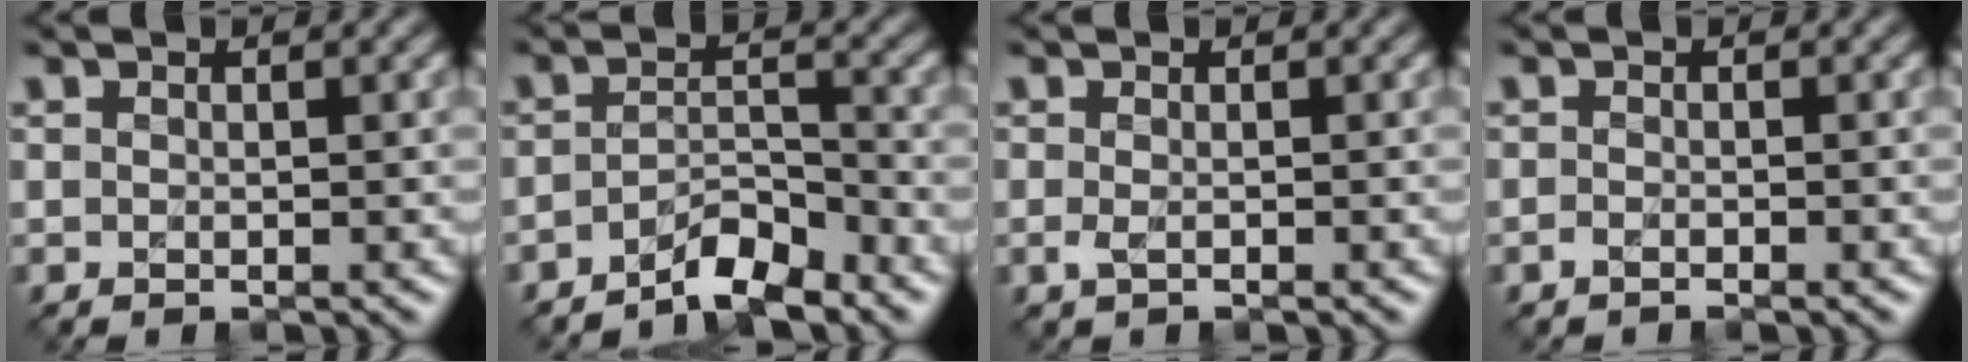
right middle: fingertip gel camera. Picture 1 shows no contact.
{"total": 3.9, "force": [-3.1, 1.0, 2.1], "torque": [-0.034, 0.009, -0.060]}
{"total": 1.0, "force": [-0.3, 0.3, 0.9], "torque": [-0.022, -0.003, -0.007]}
{"total": 0.7, "force": [-0.6, 0.2, 0.4], "torque": [-0.007, 0.000, -0.011]}